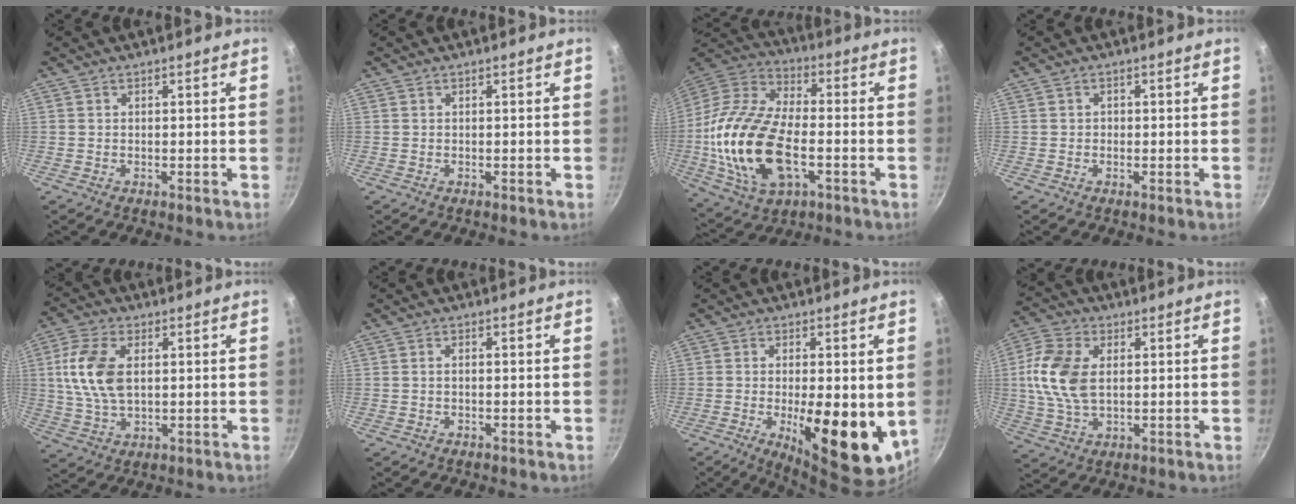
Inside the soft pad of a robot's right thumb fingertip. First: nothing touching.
{"total": 0.0}
{"total": 23.4, "force": [-4.2, 12.8, 19.1], "torque": [-0.377, 0.026, -0.082]}
{"total": 0.9, "force": [-0.2, 0.8, 0.2], "torque": [0.001, 0.003, -0.003]}
{"total": 11.1, "force": [1.9, 6.4, 8.9], "torque": [-0.172, 0.002, 0.036]}
{"total": 1.0, "force": [-0.2, 0.5, 0.8], "torque": [-0.020, 0.007, -0.005]}
{"total": 15.4, "force": [-2.2, 5.6, 14.2], "torque": [-0.189, -0.012, -0.023]}
{"total": 12.2, "force": [1.5, 7.6, 9.4], "torque": [-0.183, 0.002, 0.023]}